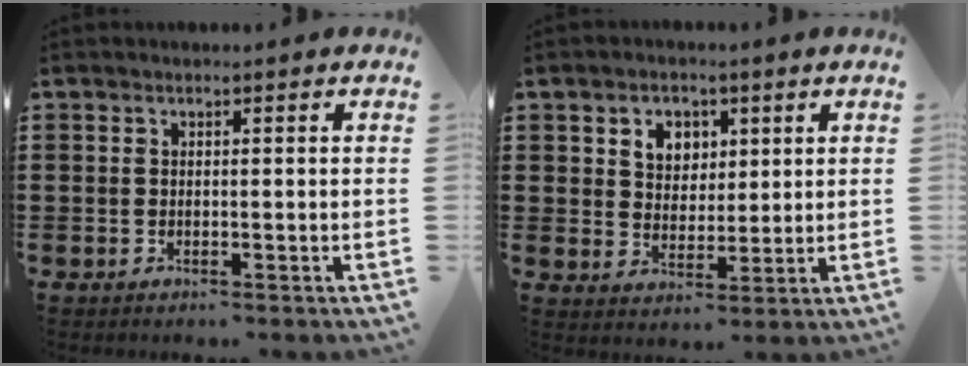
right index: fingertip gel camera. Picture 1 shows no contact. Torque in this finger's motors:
{"motor_torque": [0.23, 0.04, 0.14, 0.09]}